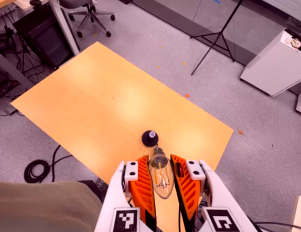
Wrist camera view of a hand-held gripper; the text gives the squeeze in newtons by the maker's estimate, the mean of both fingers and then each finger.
{"total": 21.1, "left": 23.3, "right": 19.0}